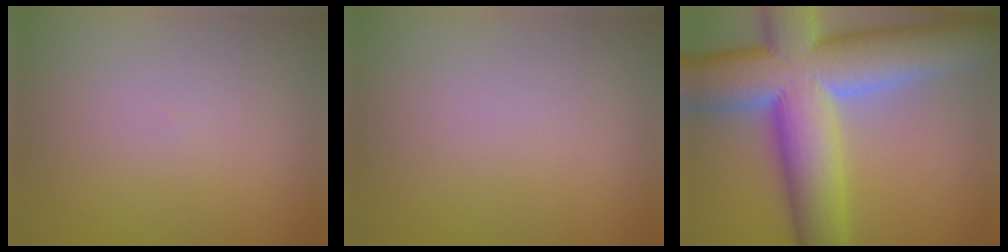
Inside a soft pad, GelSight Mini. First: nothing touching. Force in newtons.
{"total": 0.0}
{"total": 16.3, "press": 16.2, "slide": 1.1}